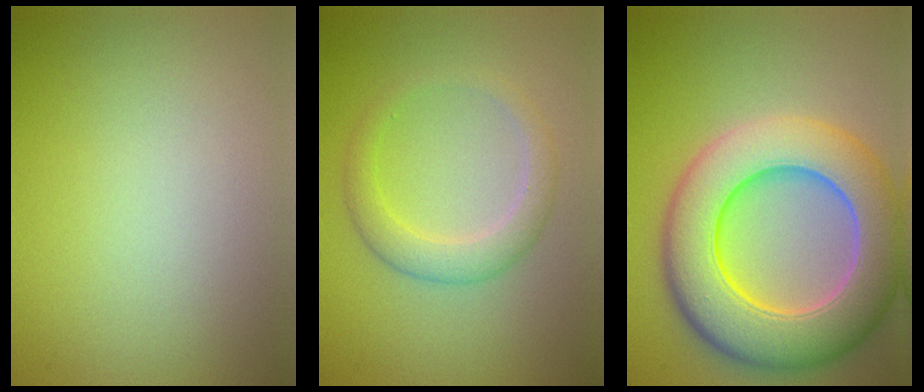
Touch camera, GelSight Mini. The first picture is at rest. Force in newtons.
{"total": 2.8, "press": 2.8, "slide": 0.2}
{"total": 11.1, "press": 11.1, "slide": 0.3}